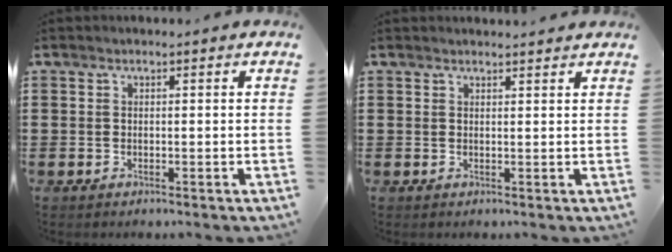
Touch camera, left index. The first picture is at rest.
{"total": 1.4, "force": [1.3, 0.1, 0.2], "torque": [-0.006, 0.000, 0.026]}